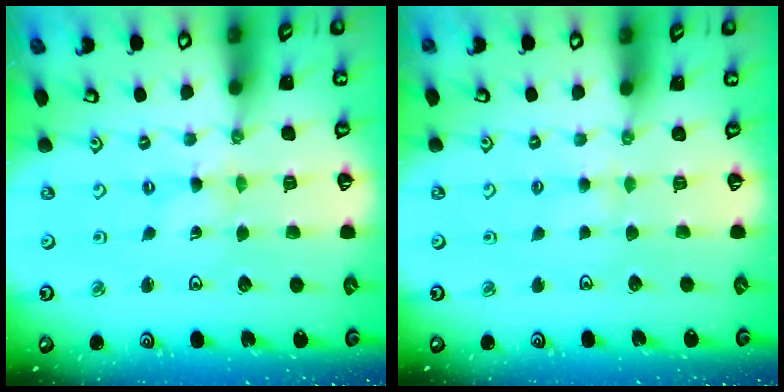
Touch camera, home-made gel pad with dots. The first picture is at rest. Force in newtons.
{"total": 2.7, "press": 2.6, "slide": 0.4}